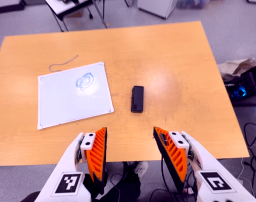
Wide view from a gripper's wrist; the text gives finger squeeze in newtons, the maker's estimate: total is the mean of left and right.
{"total": 0.0}